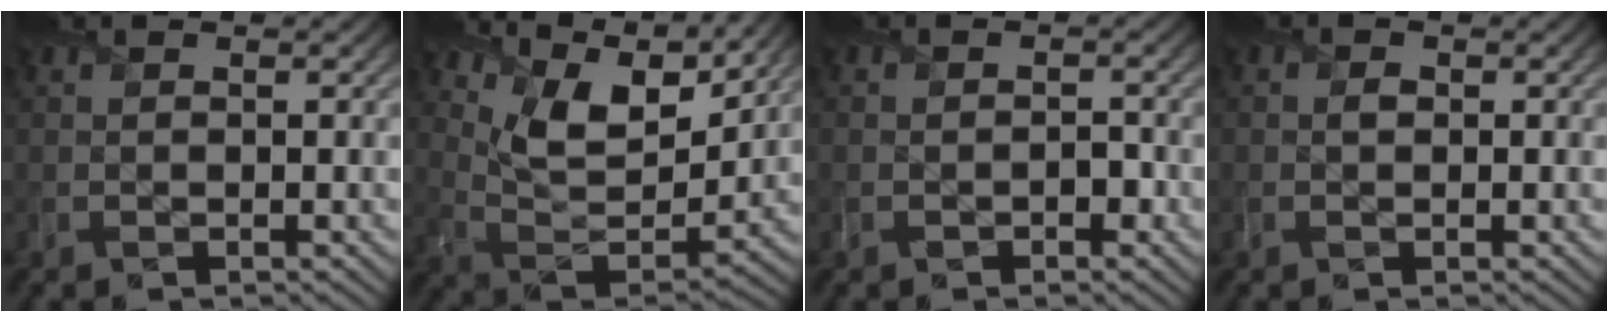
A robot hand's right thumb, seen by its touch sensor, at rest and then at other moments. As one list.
[{"total": 12.5, "force": [8.4, 5.1, 7.6], "torque": [-0.178, 0.001, 0.146]}, {"total": 1.6, "force": [-1.0, 1.0, 0.7], "torque": [-0.008, -0.005, -0.015]}, {"total": 0.9, "force": [-0.2, 0.7, 0.5], "torque": [-0.011, -0.005, -0.007]}]